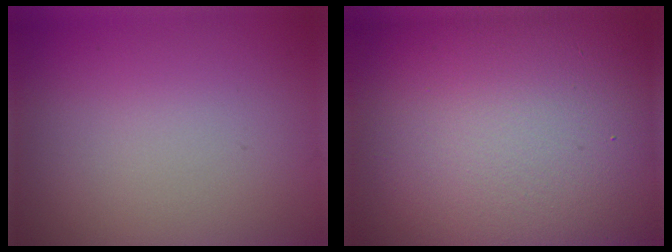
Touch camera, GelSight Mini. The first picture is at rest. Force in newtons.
{"total": 24.6, "press": 24.6, "slide": 1.1}